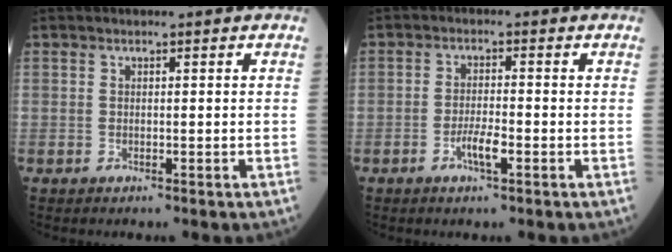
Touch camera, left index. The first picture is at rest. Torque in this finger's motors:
{"motor_torque": [0.67, 0.25, 0.10, 0.05]}